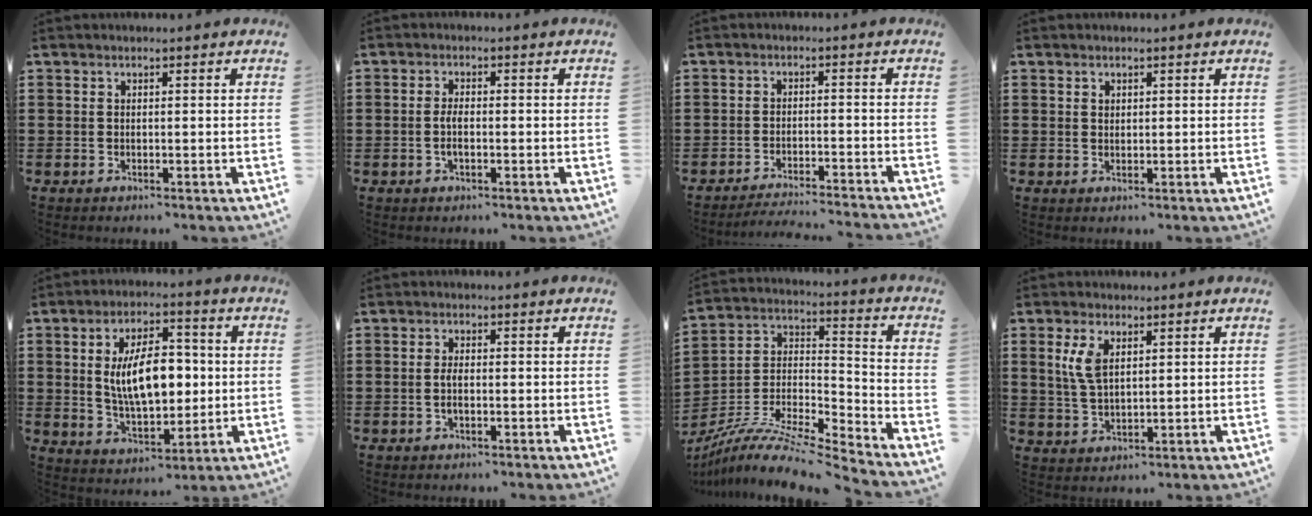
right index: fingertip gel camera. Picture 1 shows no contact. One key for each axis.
{"total": 2.4, "fx": -0.4, "fy": 0.6, "fz": 2.2, "tx": -0.051, "ty": -0.006, "tz": -0.009}
{"total": 2.9, "fx": -2.8, "fy": -0.3, "fz": 0.5, "tx": -0.012, "ty": -0.001, "tz": -0.058}
{"total": 0.8, "fx": 0.5, "fy": 0.6, "fz": 0.3, "tx": -0.007, "ty": 0.002, "tz": 0.011}
{"total": 10.7, "fx": 1.1, "fy": 5.6, "fz": 9.1, "tx": -0.157, "ty": 0.007, "tz": 0.015}
{"total": 2.1, "fx": -0.4, "fy": 0.5, "fz": 2.0, "tx": -0.053, "ty": -0.008, "tz": -0.011}
{"total": 10.1, "fx": -8.6, "fy": 2.0, "fz": 4.8, "tx": -0.104, "ty": 0.006, "tz": -0.177}
{"total": 4.7, "fx": 1.9, "fy": 2.3, "fz": 3.7, "tx": -0.081, "ty": 0.007, "tz": 0.032}